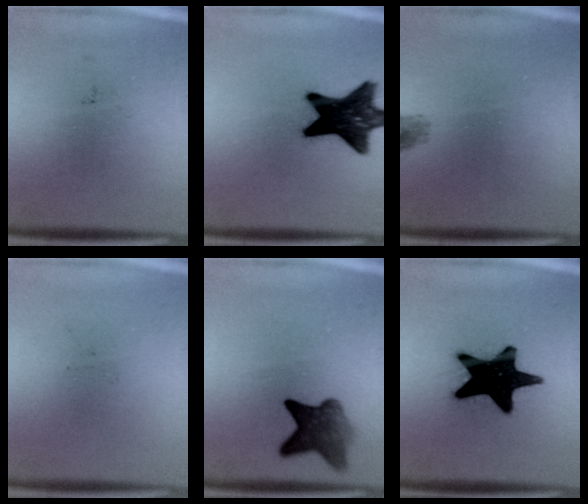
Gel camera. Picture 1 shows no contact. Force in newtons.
{"total": 16.4}
{"total": 1.2}
{"total": 0.0}
{"total": 6.5}
{"total": 18.4}